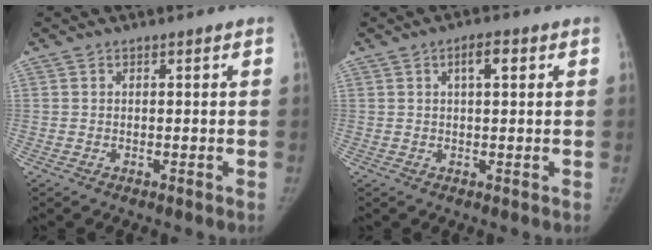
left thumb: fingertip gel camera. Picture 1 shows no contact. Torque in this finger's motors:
{"motor_torque": [-0.23, -0.17, 0.45, -0.25, 0.04]}